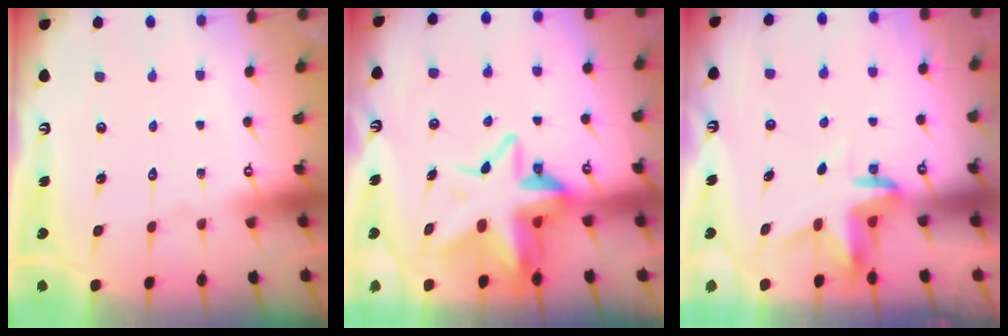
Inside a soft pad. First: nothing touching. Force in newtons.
{"total": 11.4, "press": 11.3, "slide": 1.6}
{"total": 3.6, "press": 3.6, "slide": 0.2}